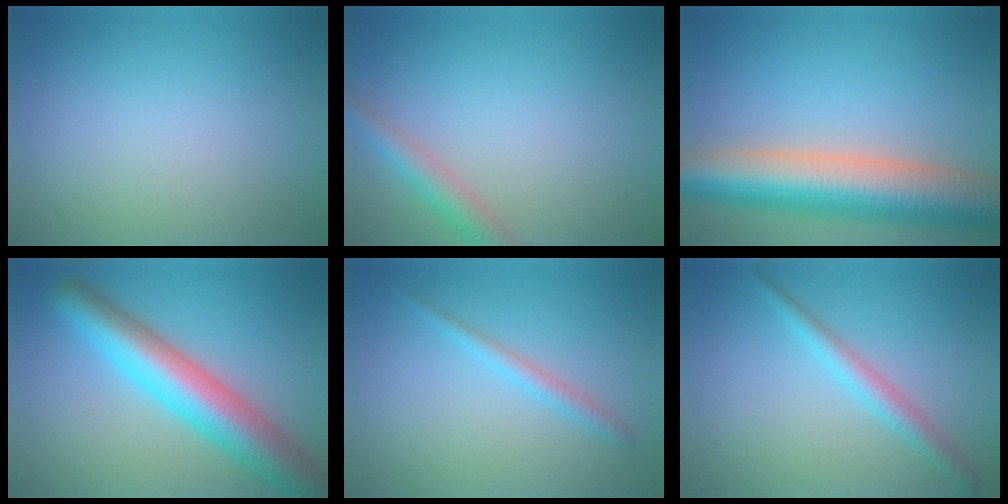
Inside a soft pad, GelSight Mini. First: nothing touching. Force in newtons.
{"total": 2.7, "press": 2.7, "slide": 0.2}
{"total": 11.0, "press": 11.0, "slide": 0.7}
{"total": 8.2, "press": 8.2, "slide": 0.3}
{"total": 1.6, "press": 1.6, "slide": 0.2}
{"total": 2.4, "press": 2.4, "slide": 0.0}